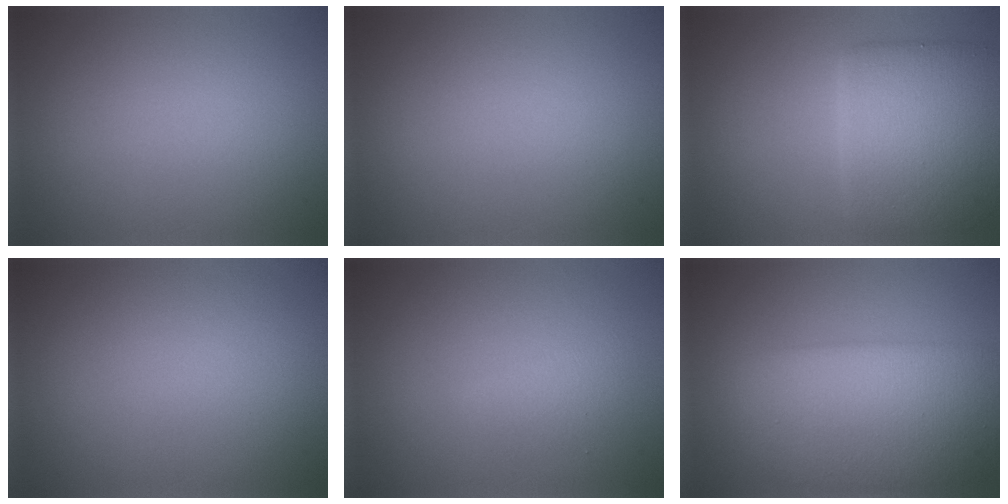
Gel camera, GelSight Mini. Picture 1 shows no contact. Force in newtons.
{"total": 0.0}
{"total": 6.2, "press": 6.2, "slide": 0.1}
{"total": 0.0}
{"total": 1.4, "press": 1.4, "slide": 0.1}
{"total": 7.8, "press": 7.8, "slide": 0.1}